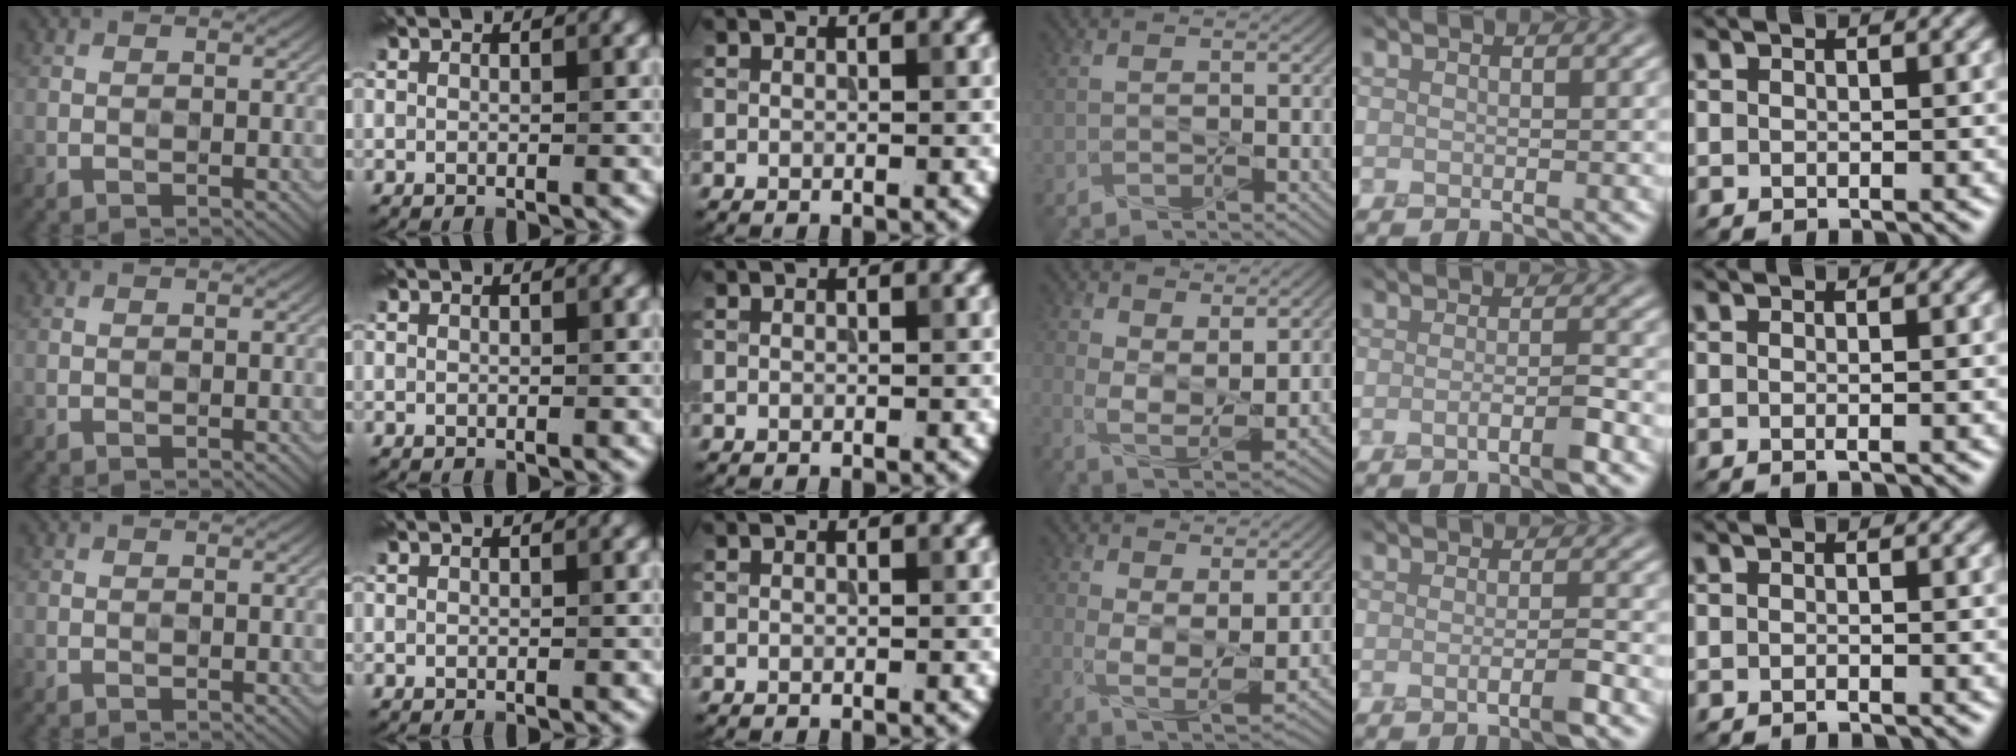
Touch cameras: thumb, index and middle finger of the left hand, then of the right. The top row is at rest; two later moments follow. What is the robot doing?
{"motion": "squeeze", "object": "air blower"}